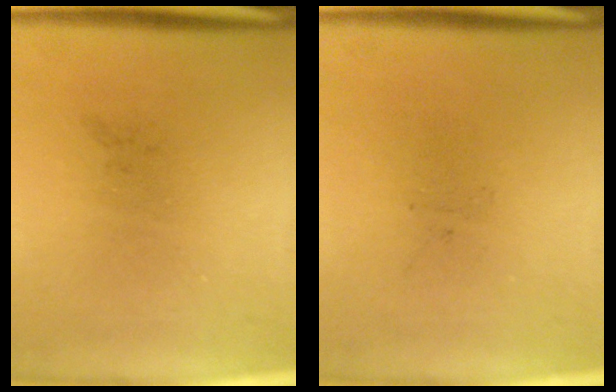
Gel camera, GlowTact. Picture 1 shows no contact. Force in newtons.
{"total": 0.0}